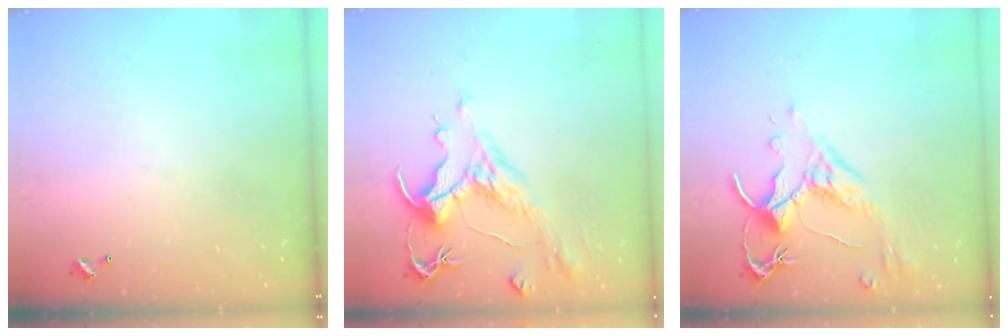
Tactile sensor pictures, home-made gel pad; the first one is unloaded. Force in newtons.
{"total": 2.0, "press": 1.5, "slide": 1.4}
{"total": 2.5, "press": 2.1, "slide": 1.4}